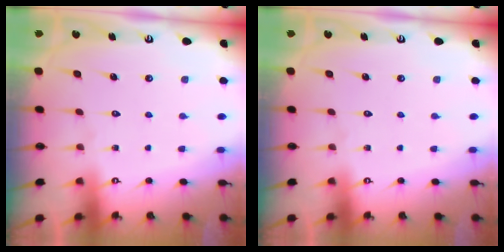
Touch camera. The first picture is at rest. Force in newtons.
{"total": 0.0}